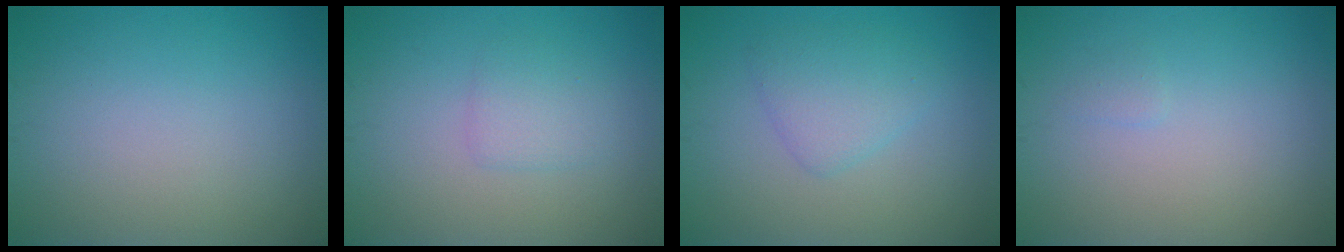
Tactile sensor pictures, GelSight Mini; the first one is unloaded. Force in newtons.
{"total": 1.8, "press": 1.8, "slide": 0.1}
{"total": 2.6, "press": 2.6, "slide": 0.3}
{"total": 0.5, "press": 0.5, "slide": 0.1}